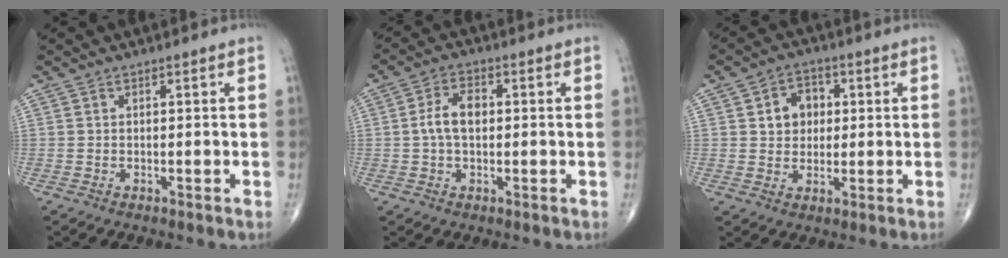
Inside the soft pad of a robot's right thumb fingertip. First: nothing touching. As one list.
[{"total": 5.6, "force": [0.2, 3.2, 4.6], "torque": [-0.090, 0.015, -0.001]}, {"total": 6.6, "force": [1.4, 5.4, 3.6], "torque": [-0.024, 0.003, 0.020]}]